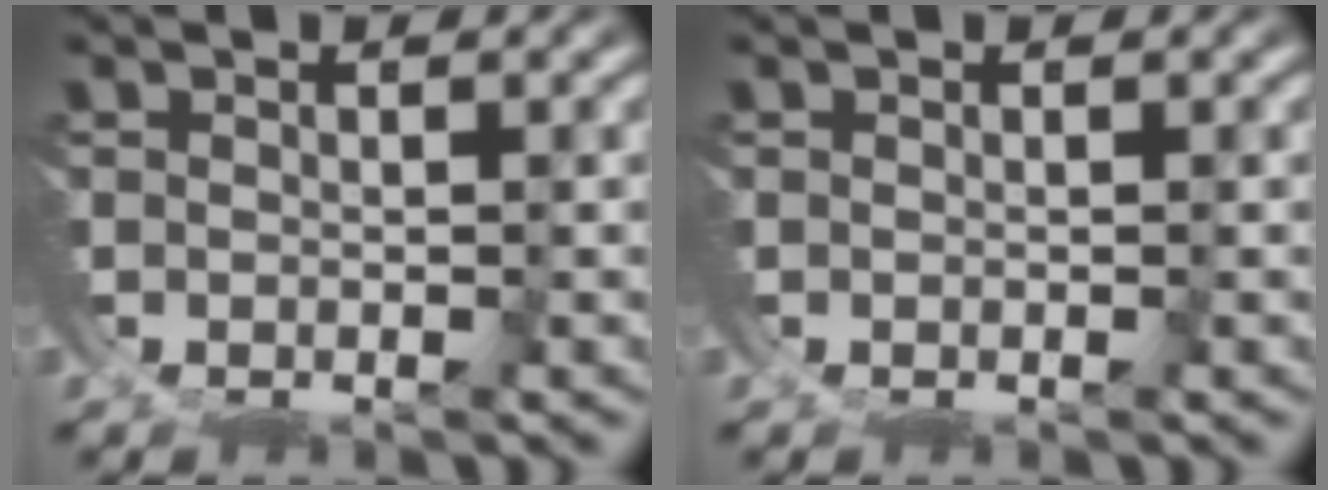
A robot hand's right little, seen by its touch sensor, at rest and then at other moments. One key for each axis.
{"total": 0.0}